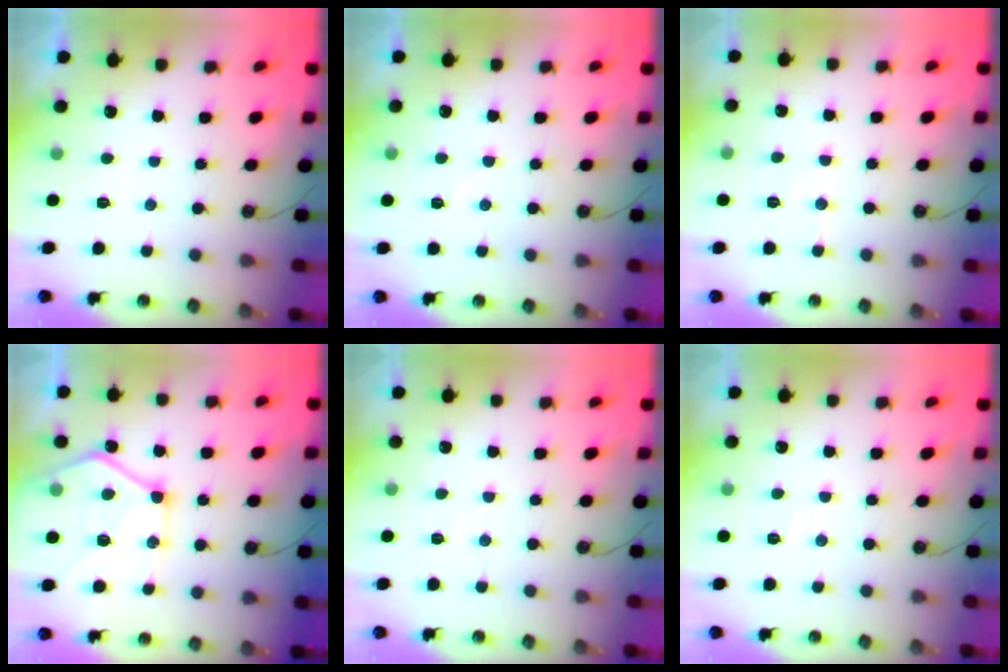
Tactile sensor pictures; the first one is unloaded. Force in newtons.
{"total": 2.8, "press": 2.8, "slide": 0.4}
{"total": 5.9, "press": 5.9, "slide": 0.7}
{"total": 17.4, "press": 17.3, "slide": 1.8}
{"total": 2.4, "press": 2.4, "slide": 0.4}
{"total": 5.2, "press": 5.2, "slide": 0.7}